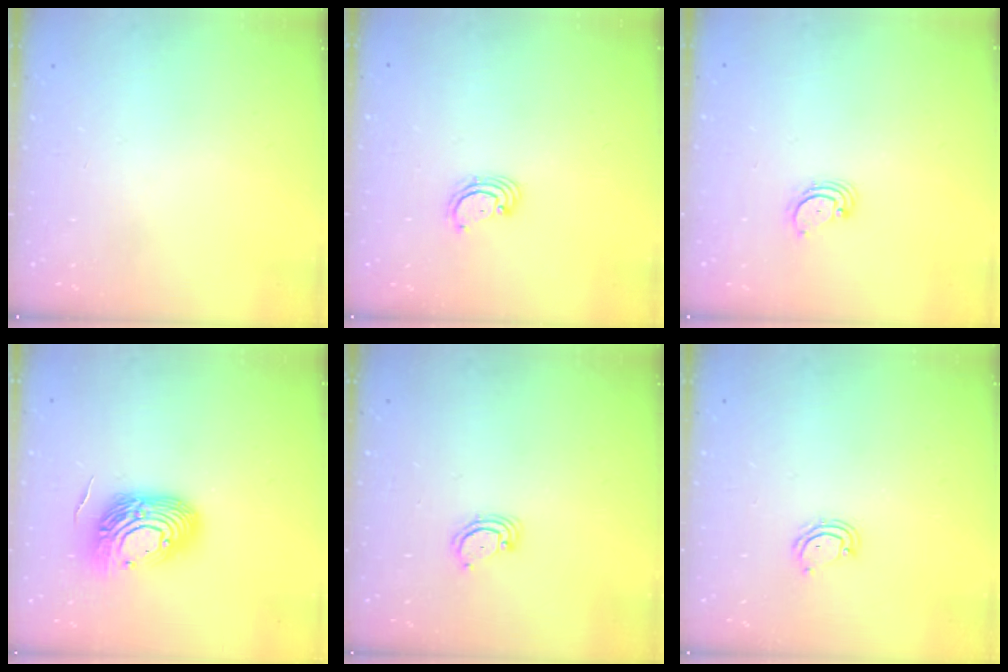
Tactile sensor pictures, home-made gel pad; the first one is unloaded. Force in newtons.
{"total": 2.3, "press": 2.3, "slide": 0.1}
{"total": 2.7, "press": 2.7, "slide": 0.3}
{"total": 15.7, "press": 15.7, "slide": 1.1}
{"total": 3.3, "press": 3.3, "slide": 0.4}
{"total": 4.2, "press": 4.2, "slide": 0.4}